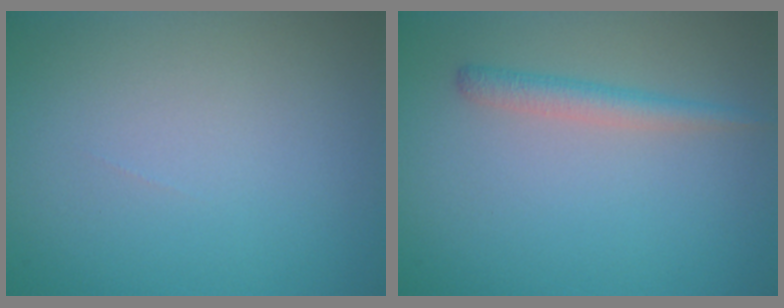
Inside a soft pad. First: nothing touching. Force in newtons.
{"total": 1.9, "press": 1.9, "slide": 0.0}